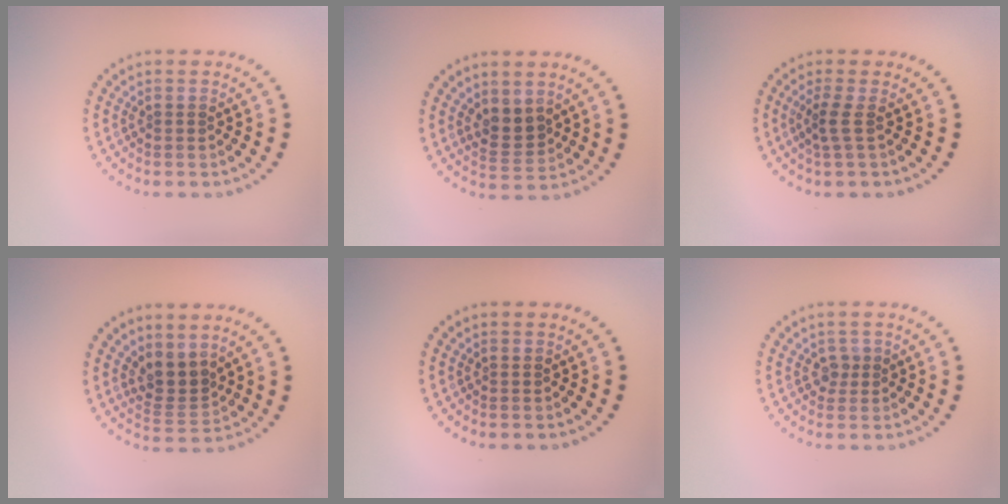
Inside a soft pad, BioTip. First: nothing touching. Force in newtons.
{"total": 2.5, "press": 2.2, "slide": 1.1}
{"total": 1.7, "press": 1.1, "slide": 1.3}
{"total": 2.9, "press": 2.2, "slide": 1.9}
{"total": 0.0}
{"total": 1.1, "press": 0.9, "slide": 0.6}